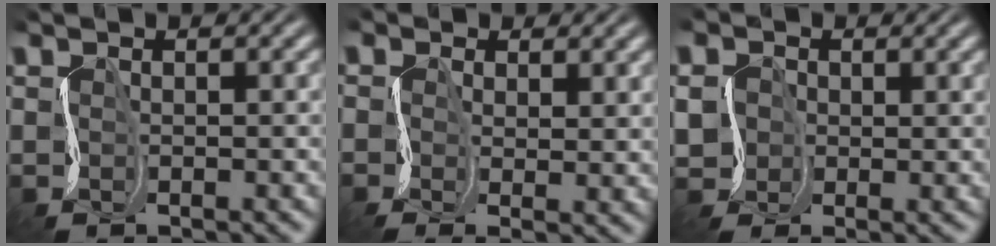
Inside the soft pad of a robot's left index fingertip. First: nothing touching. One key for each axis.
{"total": 1.0, "fx": -0.1, "fy": -0.8, "fz": -0.6, "tx": 0.015, "ty": -0.011, "tz": -0.007}
{"total": 1.4, "fx": -0.5, "fy": 1.2, "fz": -0.7, "tx": 0.001, "ty": -0.004, "tz": -0.015}